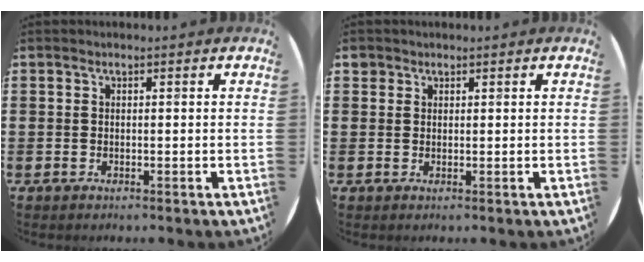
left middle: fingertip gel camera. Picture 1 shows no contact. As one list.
[{"total": 1.2, "force": [1.0, 0.7, 0.0], "torque": [0.007, 0.000, 0.017]}]